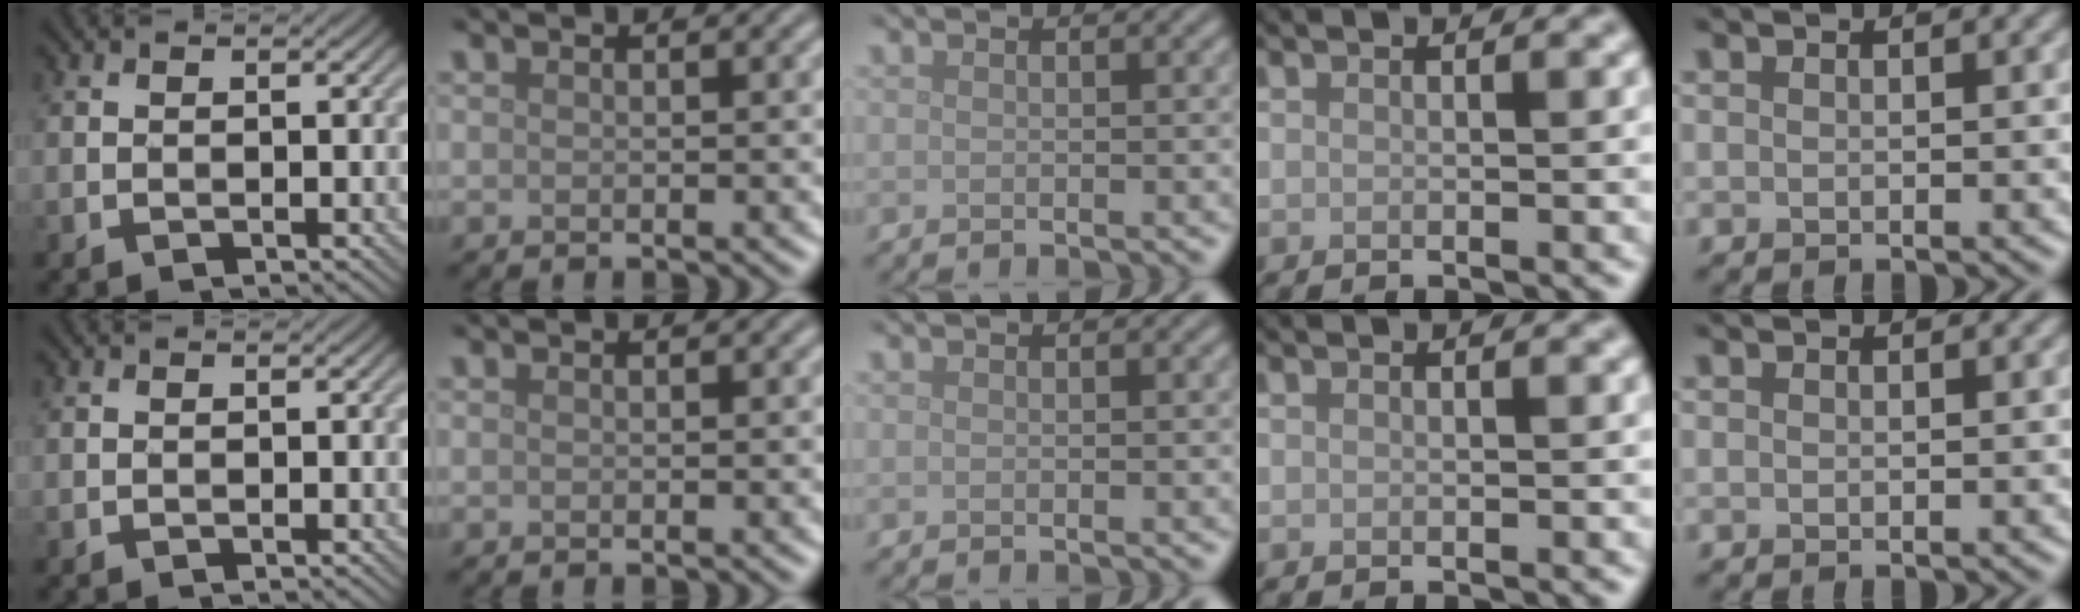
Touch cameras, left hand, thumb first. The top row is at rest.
{}